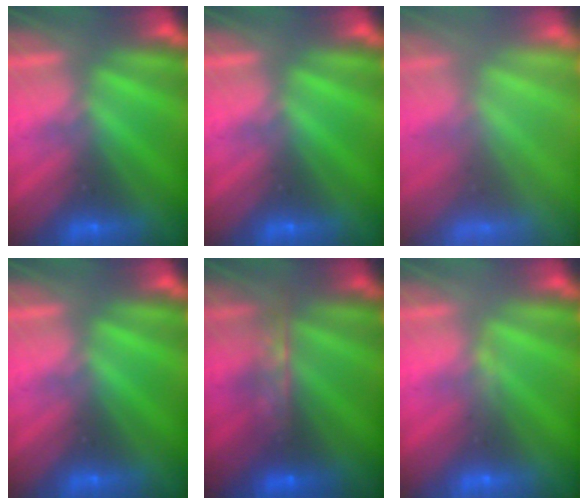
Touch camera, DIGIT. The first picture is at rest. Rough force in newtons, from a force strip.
{"total": 0.0}
{"total": 7.3}
{"total": 0.0}
{"total": 7.6}
{"total": 2.9}